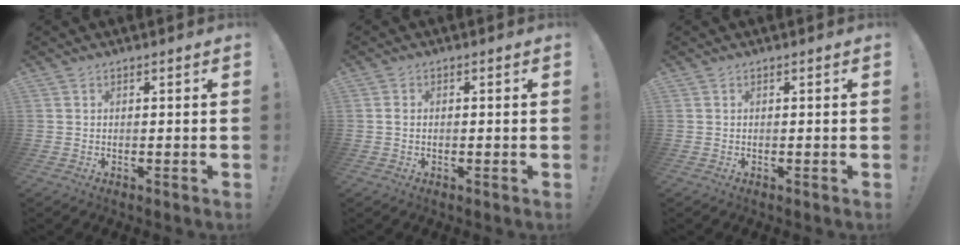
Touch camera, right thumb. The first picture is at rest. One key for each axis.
{"total": 1.0, "fx": -0.1, "fy": 0.7, "fz": 0.7, "tx": -0.013, "ty": 0.004, "tz": -0.002}
{"total": 0.0}